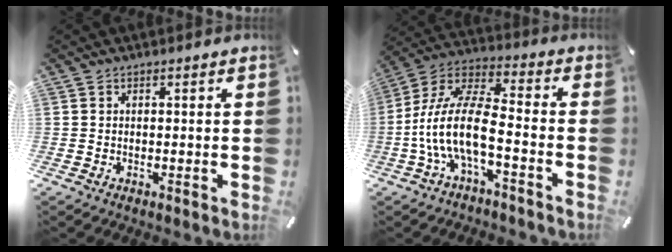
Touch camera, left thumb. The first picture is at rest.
{"total": 14.1, "force": [-4.6, 5.2, 12.2], "torque": [-0.265, -0.003, -0.087]}